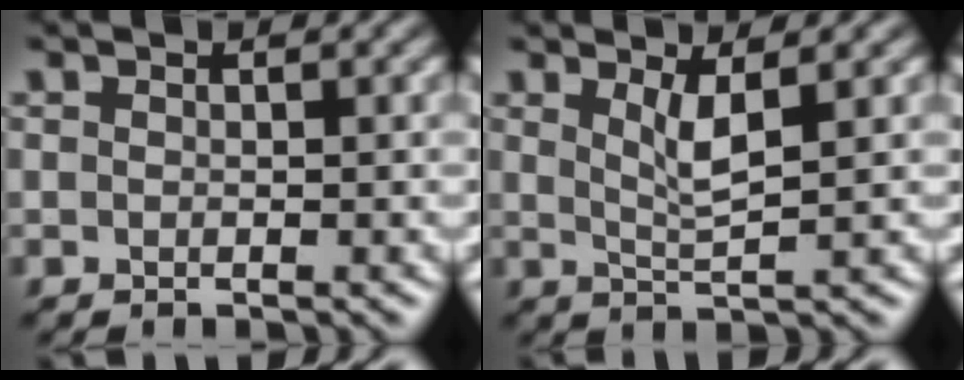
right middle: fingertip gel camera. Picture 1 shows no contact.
{"total": 2.5, "force": [1.0, 0.5, 2.3], "torque": [-0.041, -0.006, 0.022]}